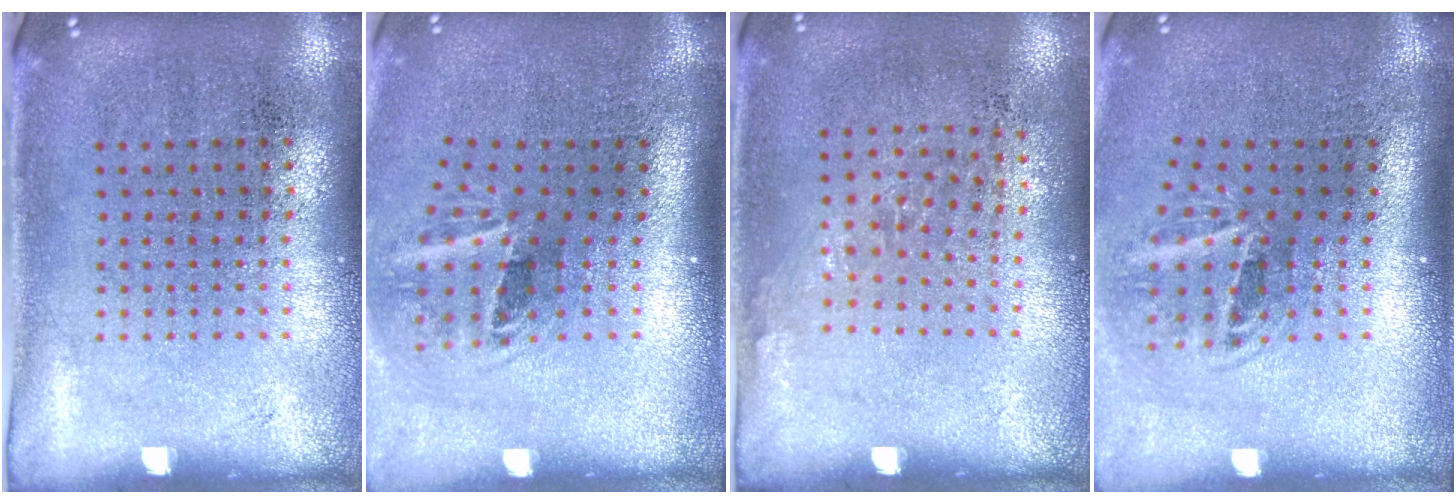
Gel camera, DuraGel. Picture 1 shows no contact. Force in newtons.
{"total": 2.0, "press": 1.2, "slide": 1.6}
{"total": 0.8, "press": 0.6, "slide": 0.5}
{"total": 2.0, "press": 1.2, "slide": 1.5}